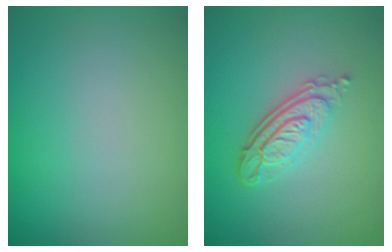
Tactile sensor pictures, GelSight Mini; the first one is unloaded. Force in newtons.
{"total": 4.5, "press": 3.1, "slide": 3.2}